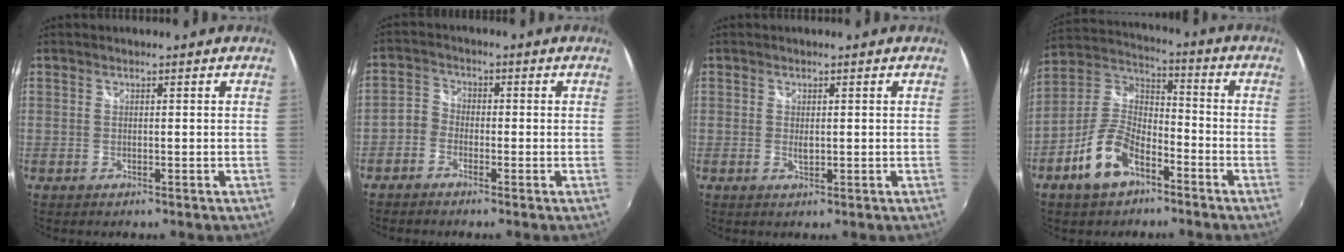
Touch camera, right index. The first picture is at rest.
{"total": 3.2, "force": [-2.0, 2.4, 0.8], "torque": [-0.016, 0.011, -0.048]}
{"total": 1.2, "force": [0.2, 0.7, 1.0], "torque": [-0.016, -0.001, 0.002]}
{"total": 12.2, "force": [-6.7, 6.4, 7.9], "torque": [-0.170, 0.013, -0.123]}